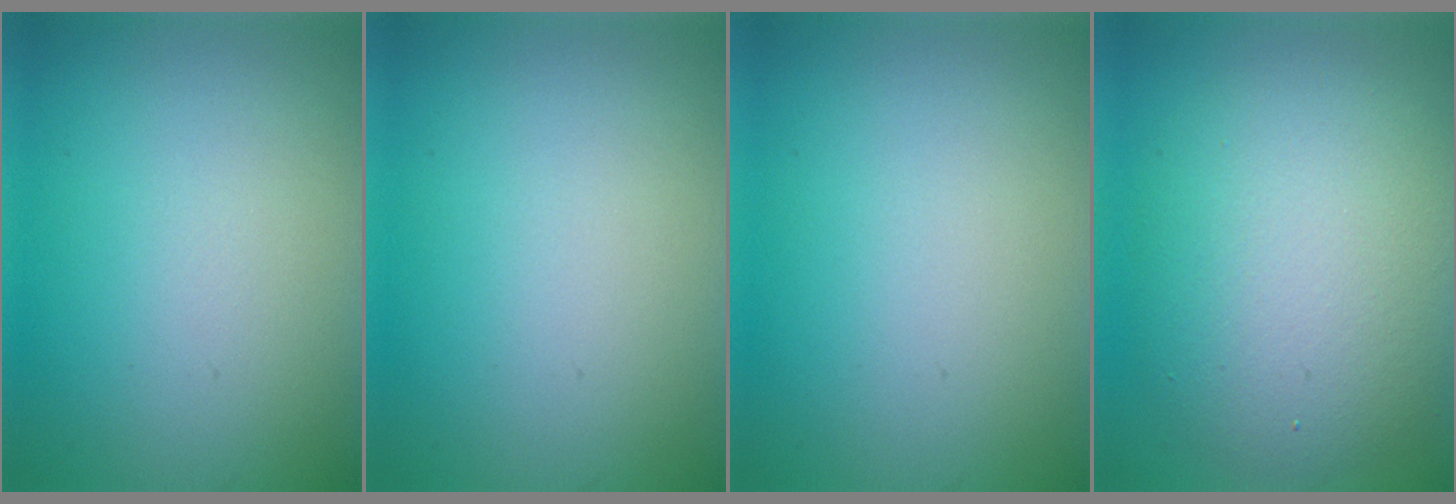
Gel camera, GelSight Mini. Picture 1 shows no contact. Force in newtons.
{"total": 0.0}
{"total": 0.0}
{"total": 8.3, "press": 8.2, "slide": 0.2}